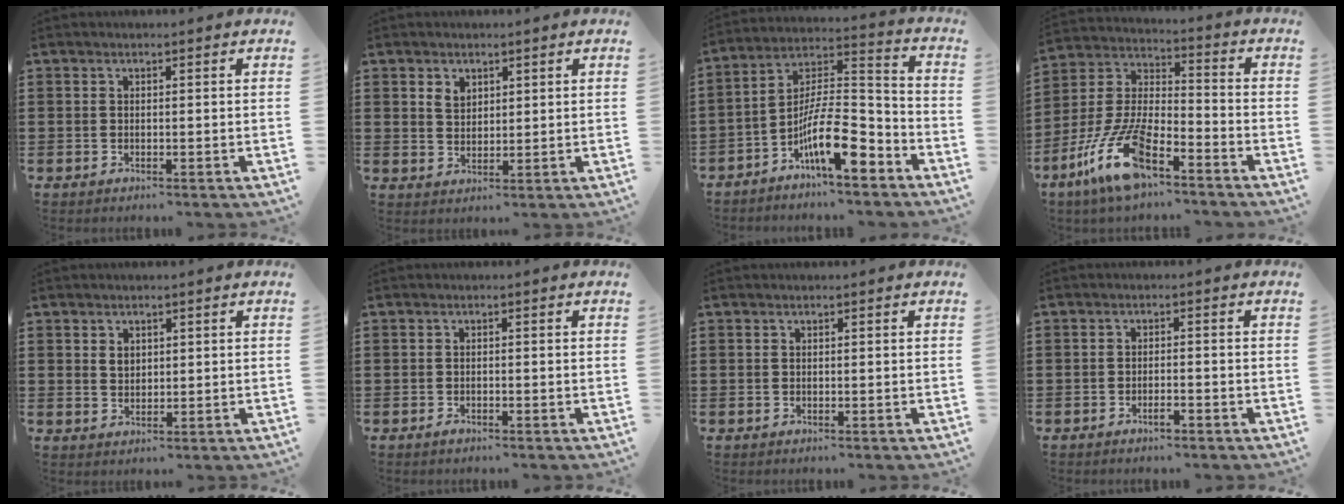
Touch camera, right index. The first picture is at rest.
{"total": 2.4, "force": [1.5, 1.7, 0.8], "torque": [-0.022, 0.006, 0.027]}
{"total": 12.6, "force": [-6.8, 3.7, 9.9], "torque": [-0.199, 0.005, -0.129]}
{"total": 12.8, "force": [-8.4, 3.8, 8.9], "torque": [-0.218, -0.001, -0.168]}
{"total": 1.8, "force": [0.9, 1.3, 0.9], "torque": [-0.020, 0.006, 0.016]}
{"total": 0.7, "force": [-0.6, 0.2, 0.3], "torque": [-0.010, -0.005, -0.010]}
{"total": 0.0}
{"total": 1.8, "force": [-1.3, 0.3, 1.2], "torque": [-0.024, -0.002, -0.023]}